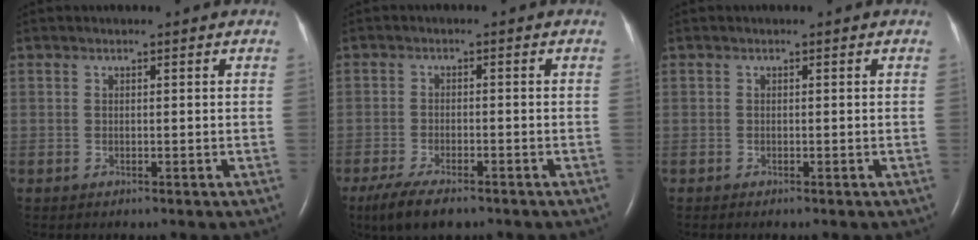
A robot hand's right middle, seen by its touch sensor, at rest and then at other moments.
{"total": 7.0, "force": [-5.1, 2.0, 4.4], "torque": [-0.080, -0.014, -0.083]}
{"total": 0.0}